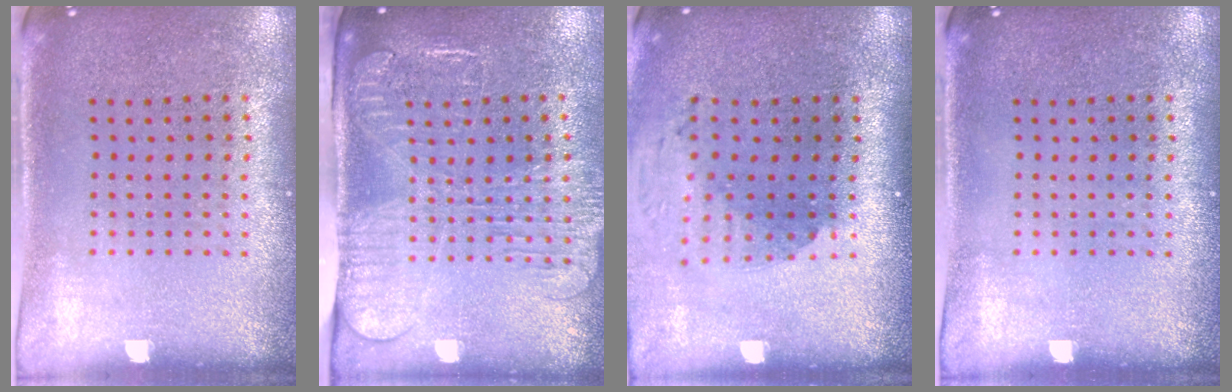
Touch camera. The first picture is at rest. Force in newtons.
{"total": 2.6, "press": 2.1, "slide": 1.5}
{"total": 1.9, "press": 1.5, "slide": 1.2}
{"total": 0.0}